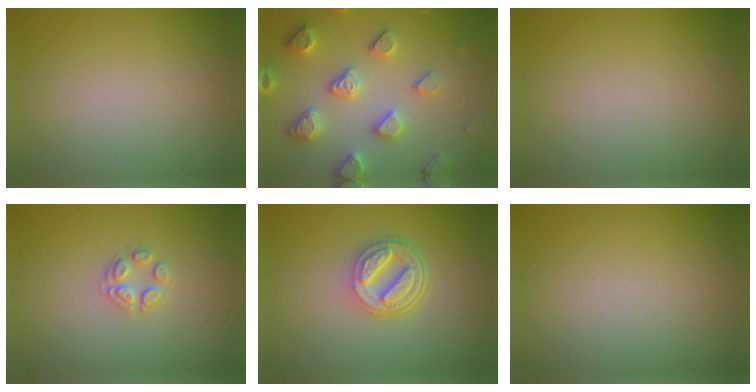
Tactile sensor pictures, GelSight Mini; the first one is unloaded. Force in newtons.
{"total": 4.7, "press": 4.4, "slide": 1.5}
{"total": 0.0}
{"total": 2.0, "press": 2.0, "slide": 0.1}
{"total": 5.2, "press": 3.9, "slide": 3.5}
{"total": 0.0}